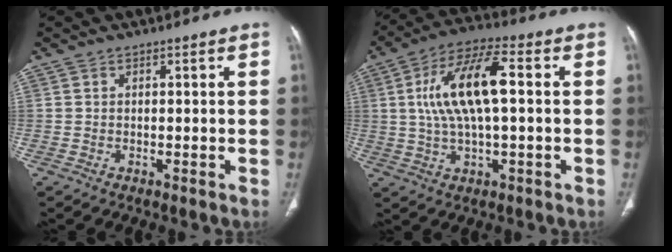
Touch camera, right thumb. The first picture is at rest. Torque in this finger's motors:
{"motor_torque": [-0.56, 1.27, 0.90, -0.17, 0.47]}